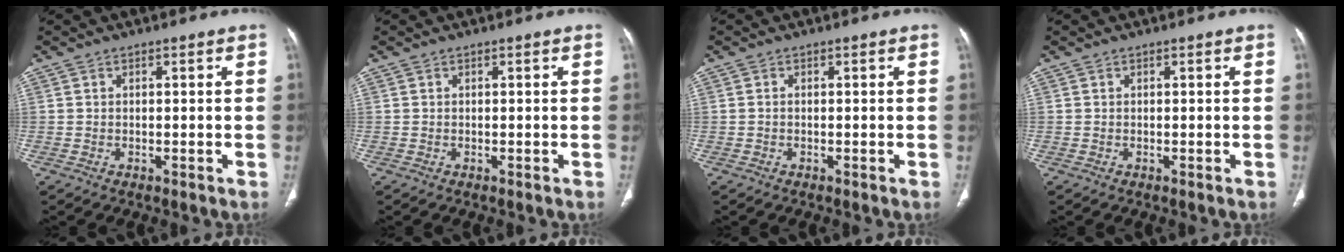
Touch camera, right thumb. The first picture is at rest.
{"total": 0.0}
{"total": 0.0}
{"total": 0.0}